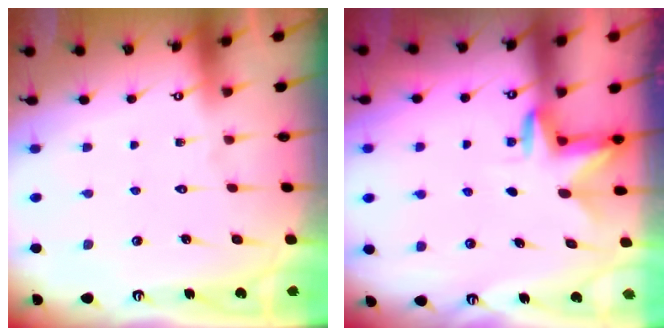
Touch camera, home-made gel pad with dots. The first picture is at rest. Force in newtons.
{"total": 4.2, "press": 4.2, "slide": 0.6}